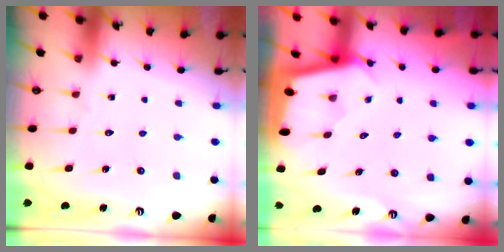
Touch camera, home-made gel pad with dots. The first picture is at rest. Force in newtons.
{"total": 2.1, "press": 2.1, "slide": 0.1}